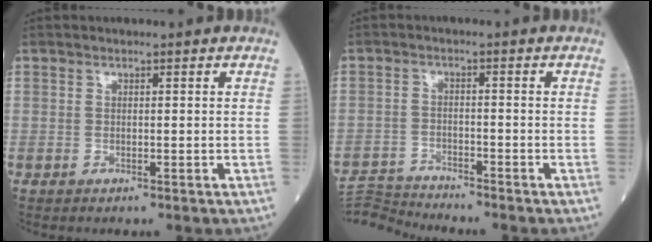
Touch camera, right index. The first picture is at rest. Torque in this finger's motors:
{"motor_torque": [-0.41, -0.20, -0.14, -0.05]}